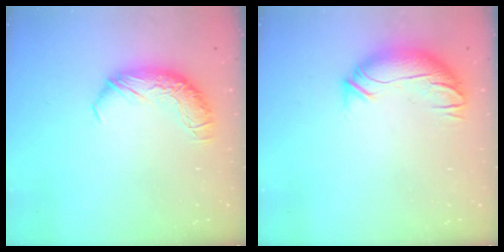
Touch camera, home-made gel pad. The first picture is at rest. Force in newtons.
{"total": 3.6, "press": 2.4, "slide": 2.7}